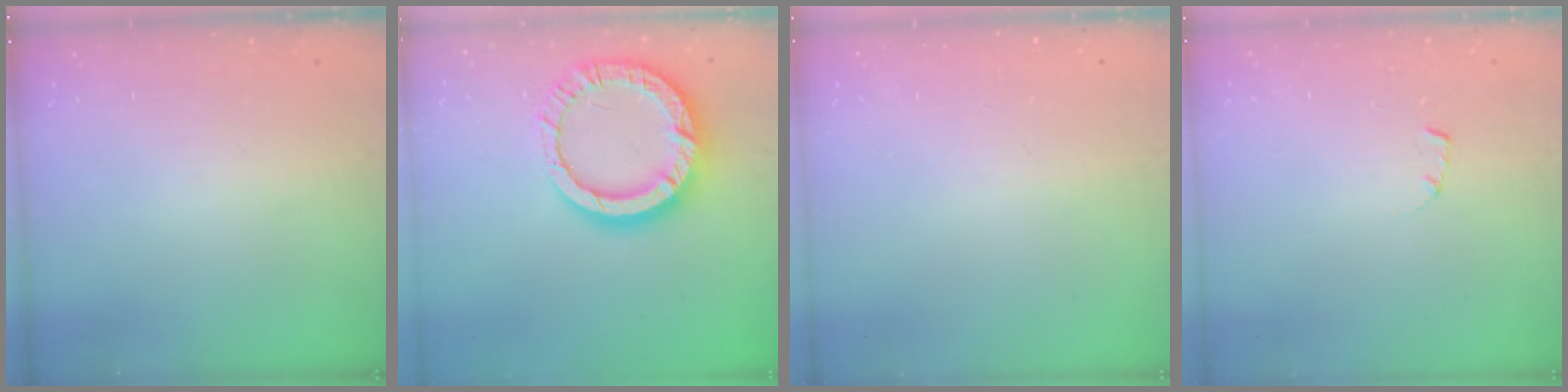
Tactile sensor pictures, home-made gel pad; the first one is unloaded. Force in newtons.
{"total": 14.0, "press": 14.0, "slide": 1.3}
{"total": 2.2, "press": 2.2, "slide": 0.1}
{"total": 1.7, "press": 1.7, "slide": 0.2}